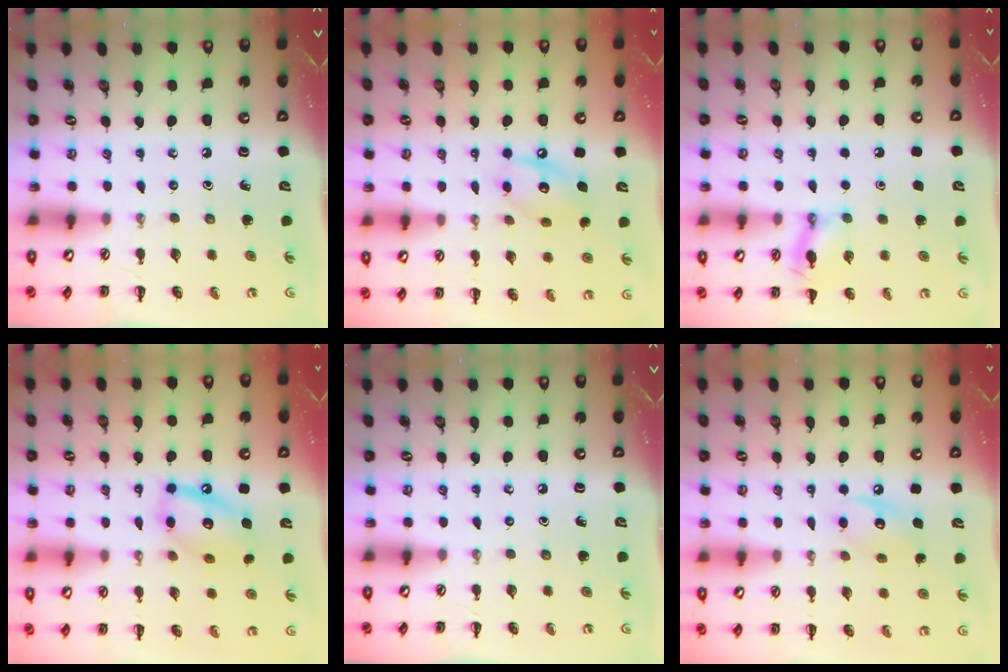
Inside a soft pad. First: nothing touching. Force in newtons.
{"total": 10.4, "press": 10.3, "slide": 1.5}
{"total": 1.6, "press": 1.6, "slide": 0.1}
{"total": 13.8, "press": 13.7, "slide": 1.9}
{"total": 0.0}
{"total": 8.6, "press": 8.5, "slide": 0.6}